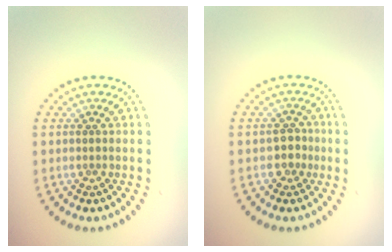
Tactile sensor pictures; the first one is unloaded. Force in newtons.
{"total": 1.7, "press": 1.3, "slide": 1.0}